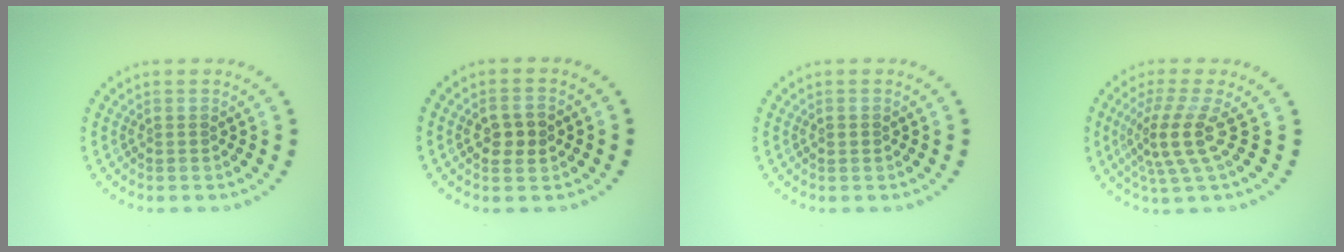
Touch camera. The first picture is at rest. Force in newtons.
{"total": 2.6, "press": 2.6, "slide": 0.2}
{"total": 0.8, "press": 0.8, "slide": 0.2}
{"total": 4.0, "press": 2.8, "slide": 2.9}